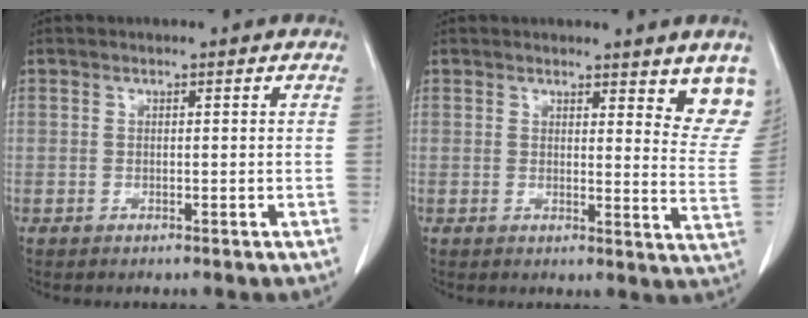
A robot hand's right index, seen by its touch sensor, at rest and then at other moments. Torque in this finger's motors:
{"motor_torque": [0.18, 0.21, 0.11, 0.01]}